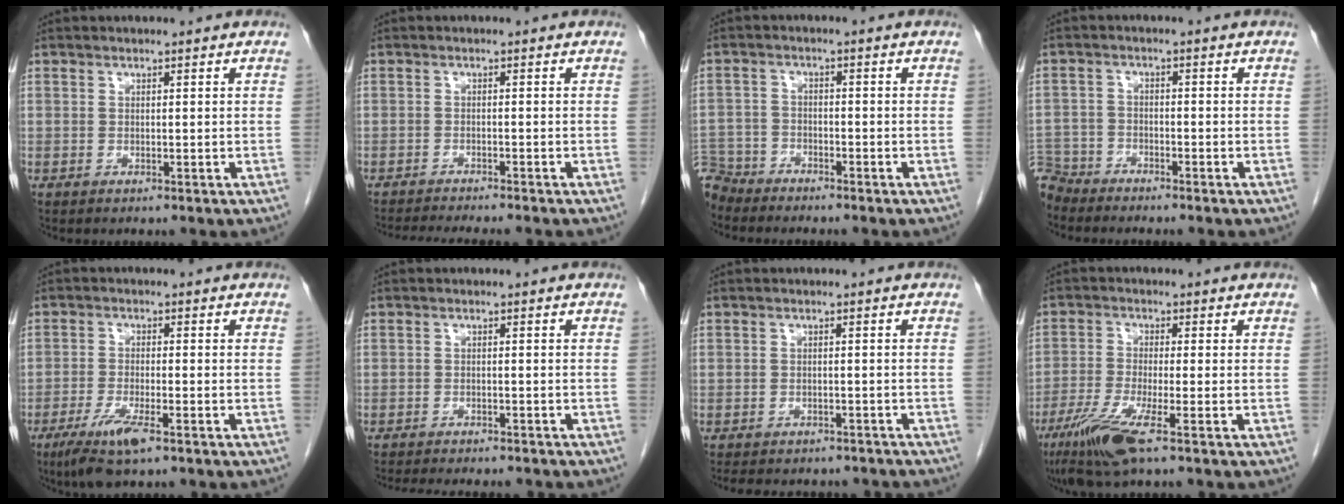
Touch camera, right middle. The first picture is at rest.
{"total": 9.1, "force": [-8.3, 0.4, 3.8], "torque": [-0.045, -0.016, -0.119]}
{"total": 6.1, "force": [-5.7, 2.1, -0.3], "torque": [0.005, -0.004, -0.112]}
{"total": 5.6, "force": [-5.3, 1.7, -0.4], "torque": [0.011, -0.005, -0.105]}
{"total": 6.3, "force": [-3.9, 0.7, 4.9], "torque": [-0.103, -0.016, -0.070]}
{"total": 11.0, "force": [-10.1, 2.0, 4.1], "torque": [-0.061, -0.009, -0.129]}
{"total": 12.0, "force": [-10.6, 4.0, 3.9], "torque": [-0.074, 0.005, -0.119]}
{"total": 7.9, "force": [-4.5, 0.1, 6.5], "torque": [-0.134, -0.023, -0.087]}